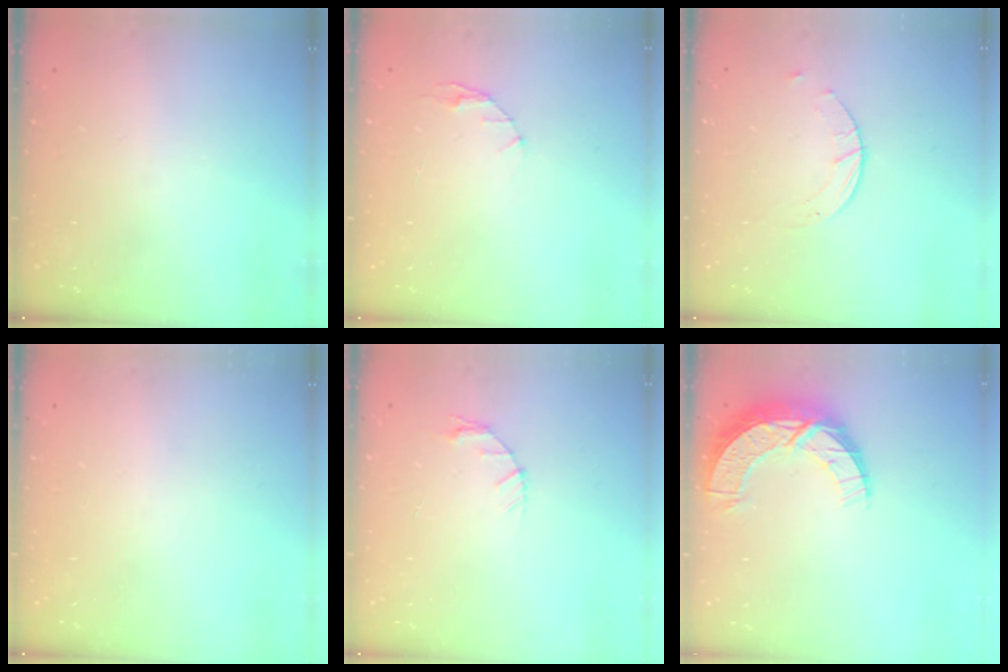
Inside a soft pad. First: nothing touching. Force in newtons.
{"total": 2.9, "press": 2.9, "slide": 0.4}
{"total": 2.0, "press": 2.0, "slide": 0.3}
{"total": 0.0}
{"total": 3.7, "press": 3.7, "slide": 0.5}
{"total": 11.6, "press": 11.6, "slide": 0.7}